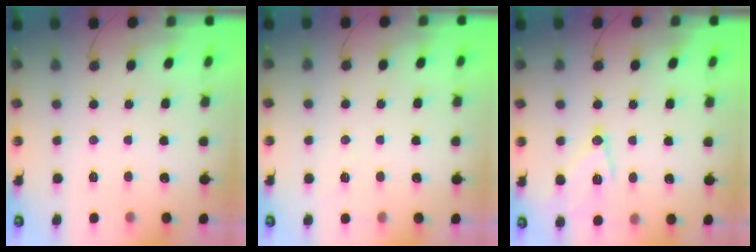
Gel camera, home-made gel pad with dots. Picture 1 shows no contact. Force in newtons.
{"total": 5.8, "press": 4.8, "slide": 3.3}
{"total": 12.1, "press": 12.0, "slide": 0.7}